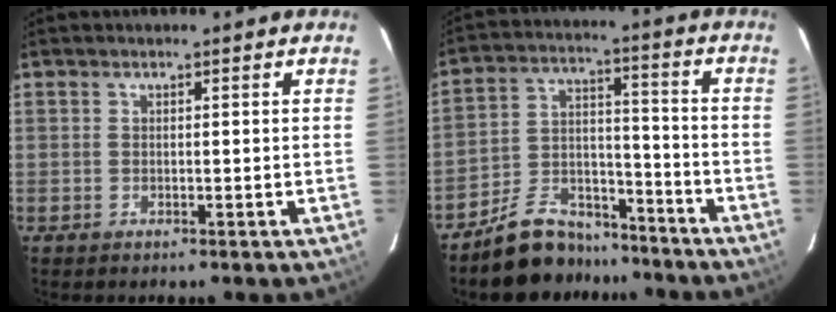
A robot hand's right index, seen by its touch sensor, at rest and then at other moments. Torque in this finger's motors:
{"motor_torque": [0.96, -1.18, 0.15, 0.03]}